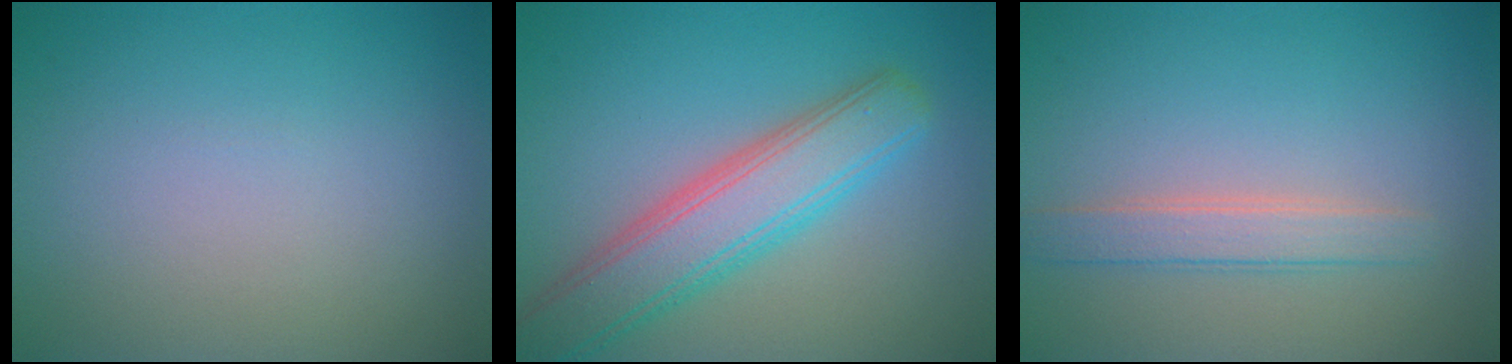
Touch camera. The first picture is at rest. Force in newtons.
{"total": 6.4, "press": 6.4, "slide": 0.3}
{"total": 2.4, "press": 2.4, "slide": 0.2}